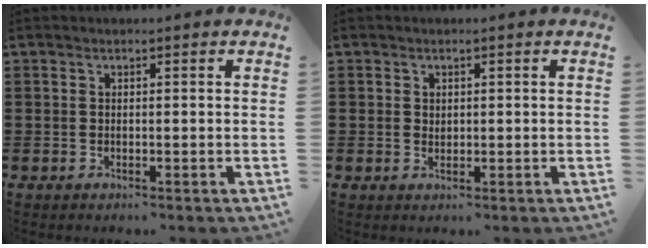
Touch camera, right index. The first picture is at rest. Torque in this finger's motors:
{"motor_torque": [-0.76, 1.39, -0.03, -0.01]}